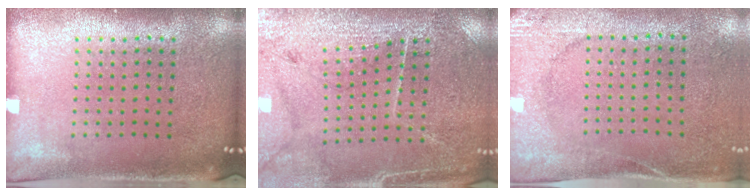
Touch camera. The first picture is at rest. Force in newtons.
{"total": 3.1, "press": 3.1, "slide": 0.2}
{"total": 2.6, "press": 2.0, "slide": 1.6}